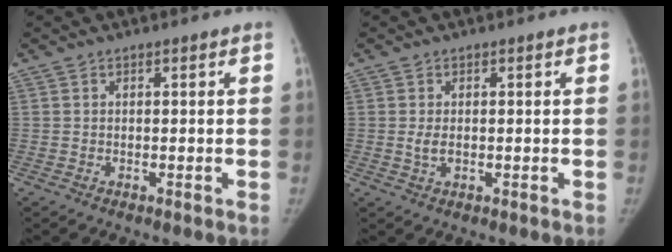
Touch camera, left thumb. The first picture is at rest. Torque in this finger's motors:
{"motor_torque": [-0.02, 0.00, 0.05, 0.25, 0.00]}